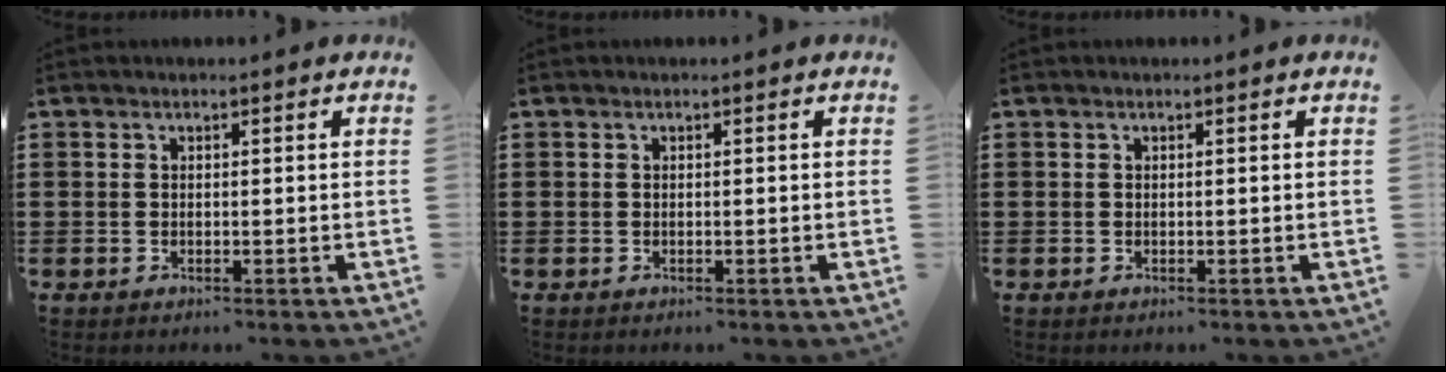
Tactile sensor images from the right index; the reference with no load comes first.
{"total": 0.0}
{"total": 0.0}